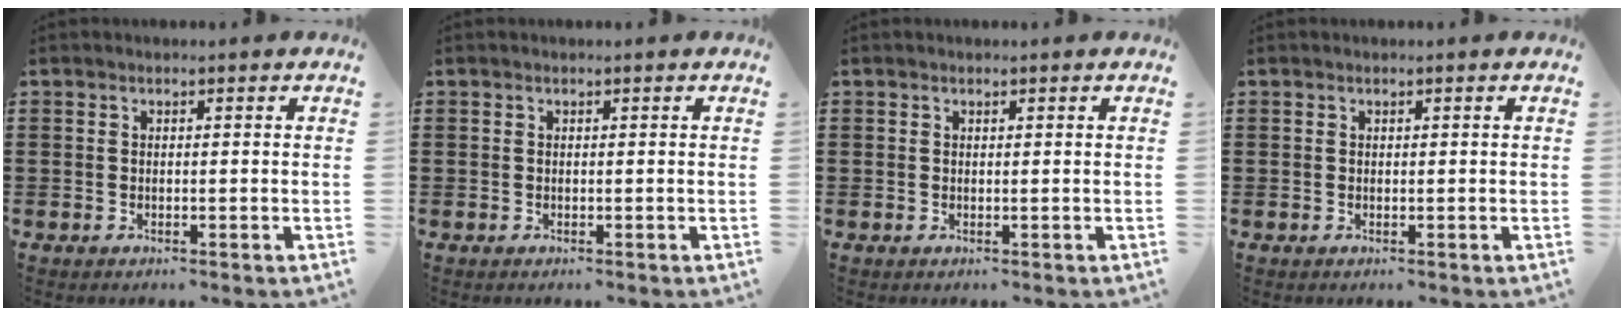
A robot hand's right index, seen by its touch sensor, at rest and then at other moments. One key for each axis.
{"total": 0.0}
{"total": 0.0}
{"total": 0.0}